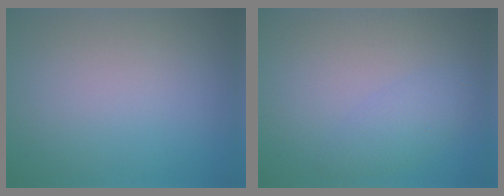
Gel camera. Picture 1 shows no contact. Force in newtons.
{"total": 2.2, "press": 2.2, "slide": 0.0}